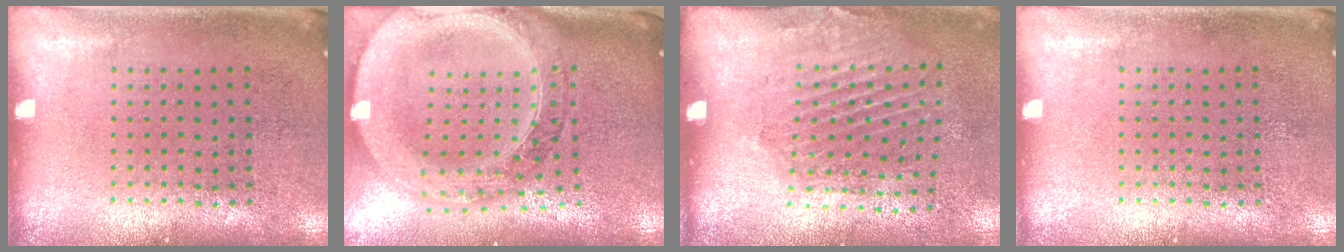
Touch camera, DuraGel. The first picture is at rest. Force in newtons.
{"total": 3.6, "press": 2.9, "slide": 2.2}
{"total": 1.9, "press": 1.2, "slide": 1.6}
{"total": 0.0}